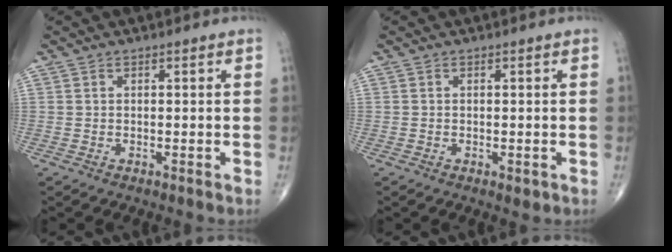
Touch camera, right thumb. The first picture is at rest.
{"total": 1.3, "force": [-0.5, 0.7, 1.1], "torque": [-0.012, -0.003, -0.004]}